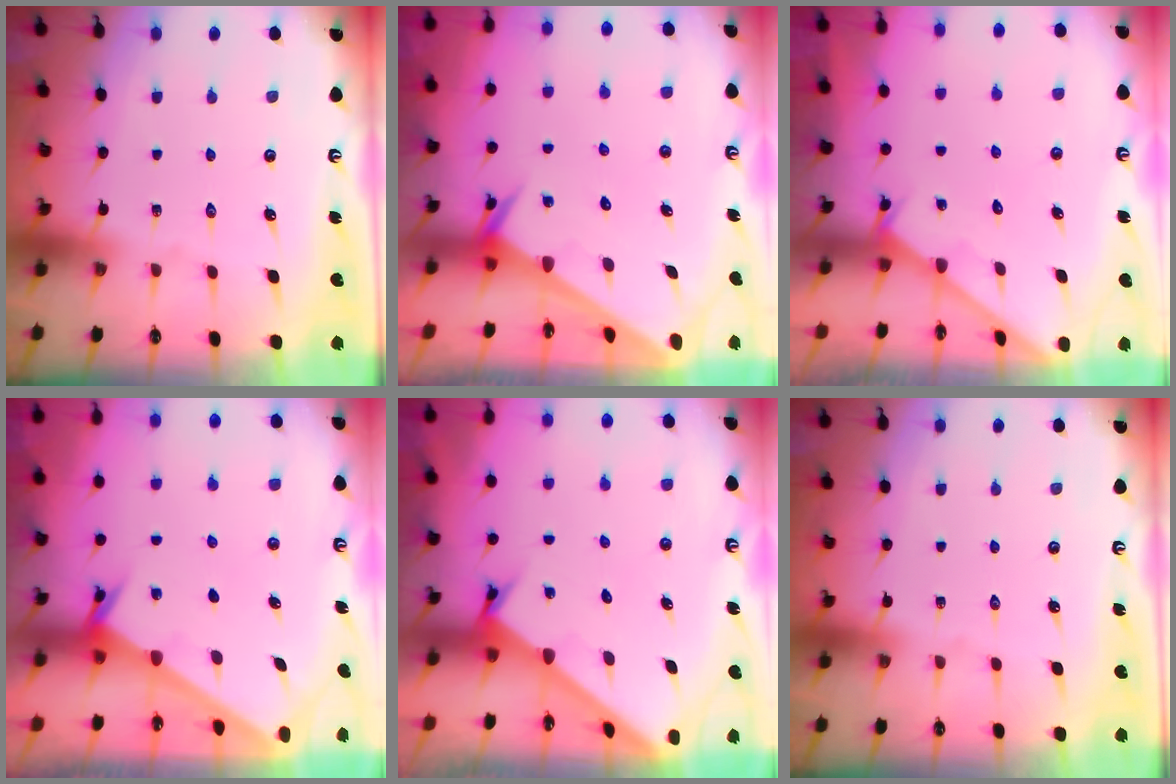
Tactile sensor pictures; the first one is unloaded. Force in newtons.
{"total": 2.5, "press": 2.5, "slide": 0.1}
{"total": 2.2, "press": 2.2, "slide": 0.2}
{"total": 2.3, "press": 2.3, "slide": 0.3}
{"total": 2.0, "press": 2.0, "slide": 0.2}
{"total": 0.0}